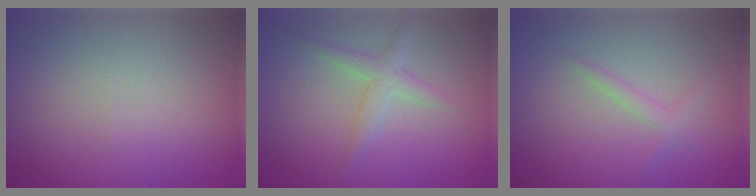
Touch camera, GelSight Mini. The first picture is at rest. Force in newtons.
{"total": 2.2, "press": 2.2, "slide": 0.1}
{"total": 1.3, "press": 1.3, "slide": 0.1}